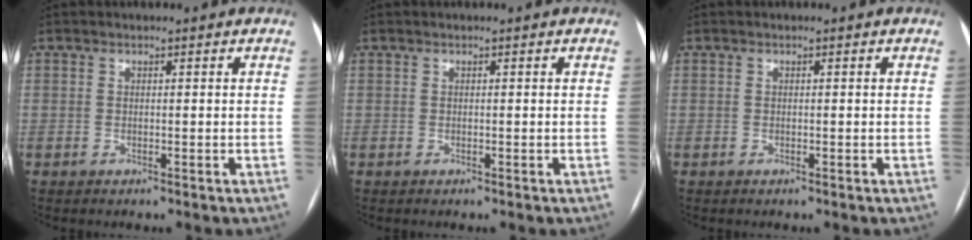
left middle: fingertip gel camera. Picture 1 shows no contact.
{"total": 0.0}
{"total": 0.0}